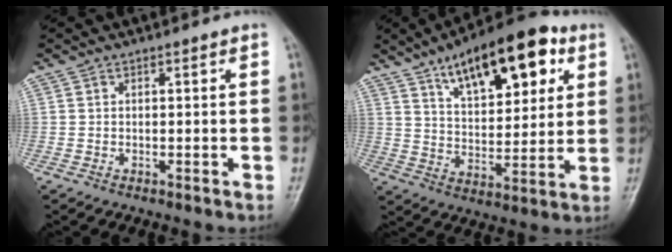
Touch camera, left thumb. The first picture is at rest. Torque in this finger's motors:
{"motor_torque": [0.76, 0.77, 1.45, -1.32, 0.24]}